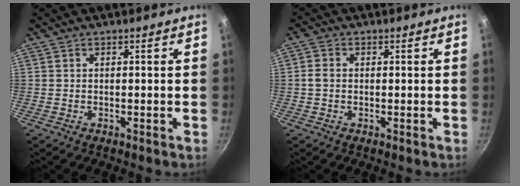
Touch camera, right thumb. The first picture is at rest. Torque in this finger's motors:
{"motor_torque": [1.24, 1.39, 1.18, 0.43, 0.34]}